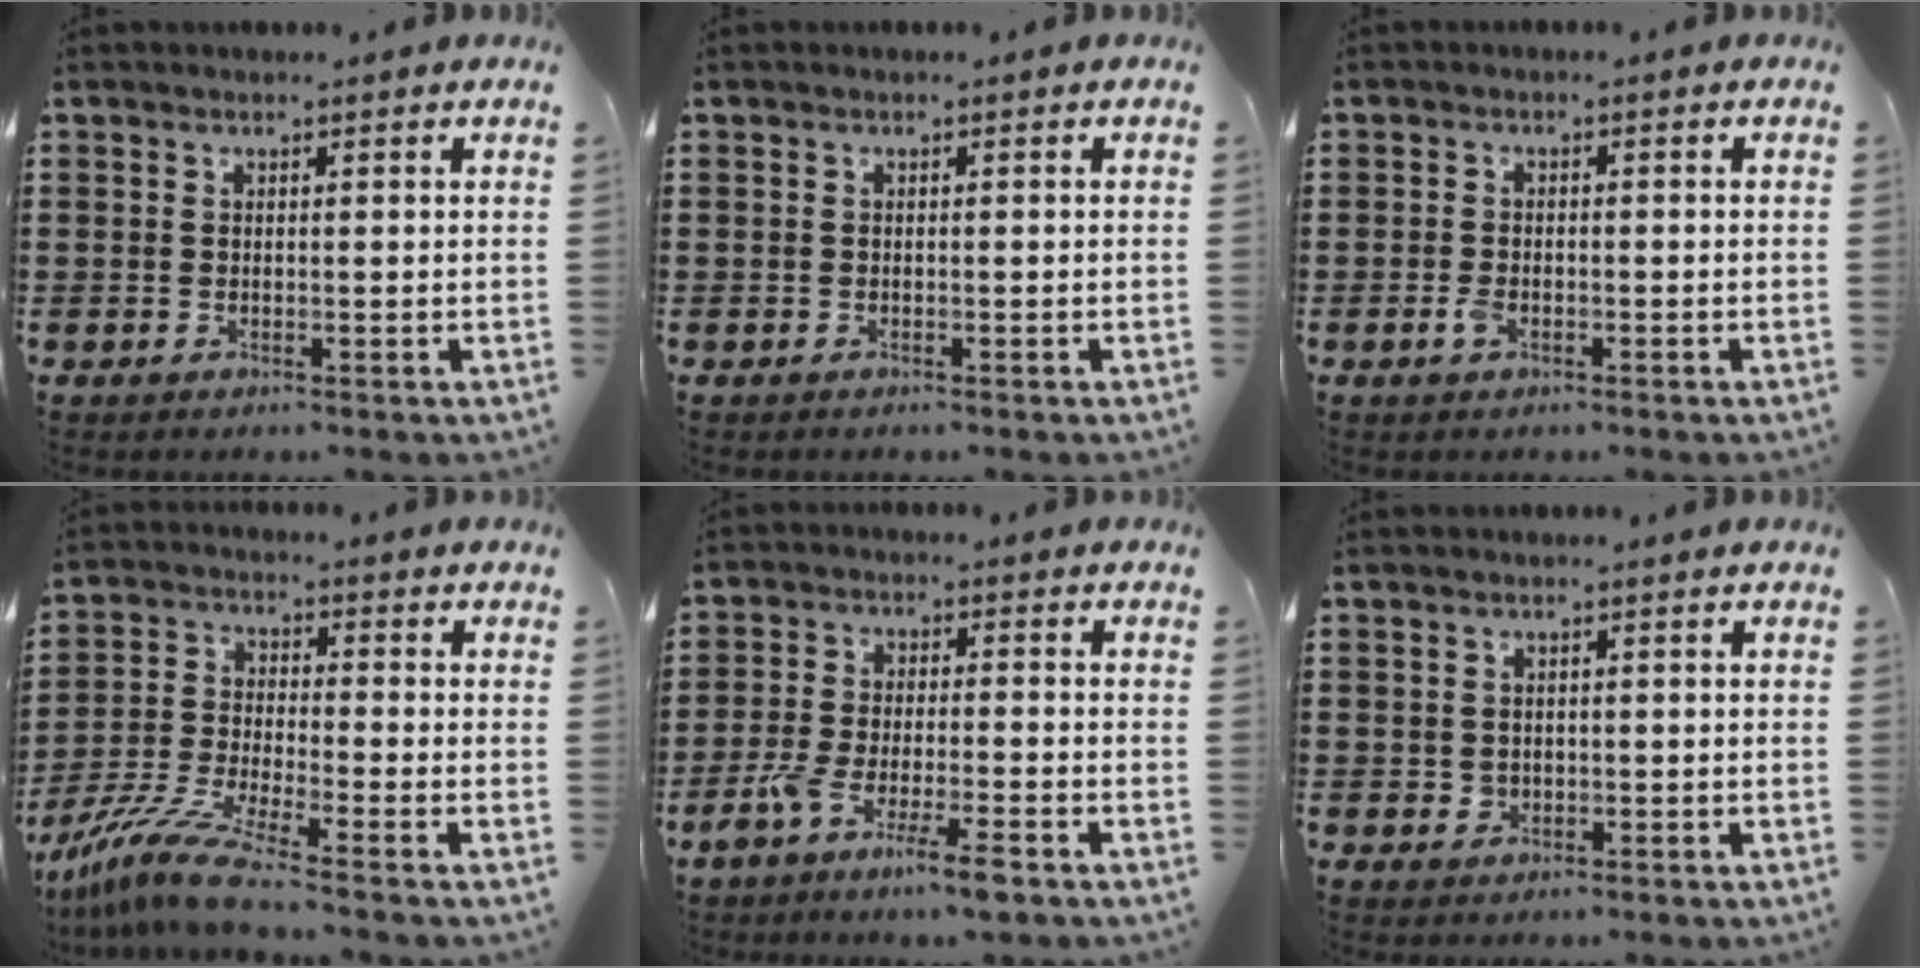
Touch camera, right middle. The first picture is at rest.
{"total": 0.0}
{"total": 1.8, "force": [-0.8, 0.9, 1.3], "torque": [-0.033, -0.003, -0.018]}
{"total": 8.9, "force": [-7.5, 0.2, 4.8], "torque": [-0.109, -0.010, -0.150]}
{"total": 6.8, "force": [-4.6, 0.7, 4.9], "torque": [-0.104, -0.010, -0.087]}
{"total": 1.2, "force": [0.1, 1.1, 0.4], "torque": [-0.011, 0.007, 0.000]}